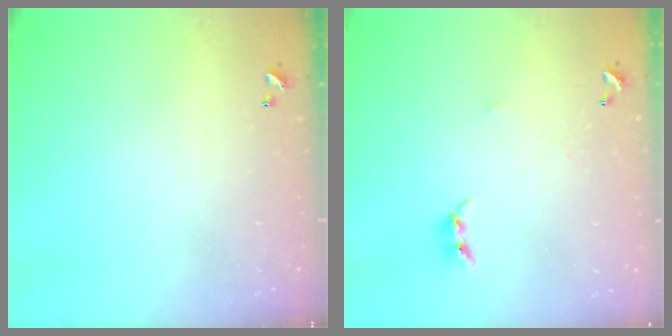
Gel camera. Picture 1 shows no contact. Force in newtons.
{"total": 2.4, "press": 2.3, "slide": 0.4}